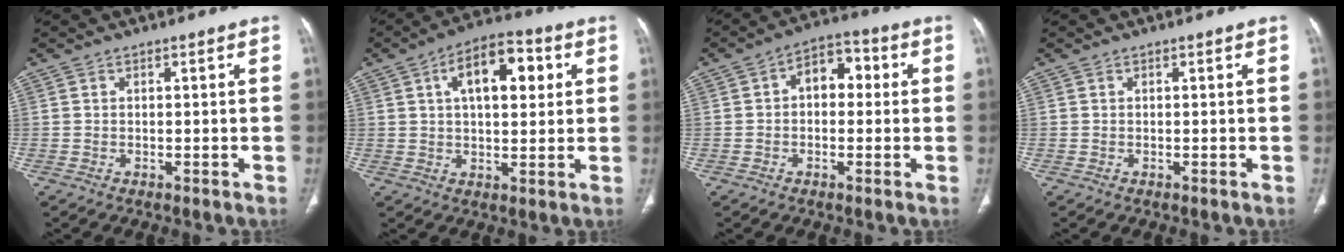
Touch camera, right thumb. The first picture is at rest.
{"total": 12.5, "force": [3.8, 6.3, 10.1], "torque": [-0.134, 0.012, 0.056]}
{"total": 7.3, "force": [0.8, 4.9, 5.4], "torque": [-0.050, 0.026, 0.001]}
{"total": 0.0}